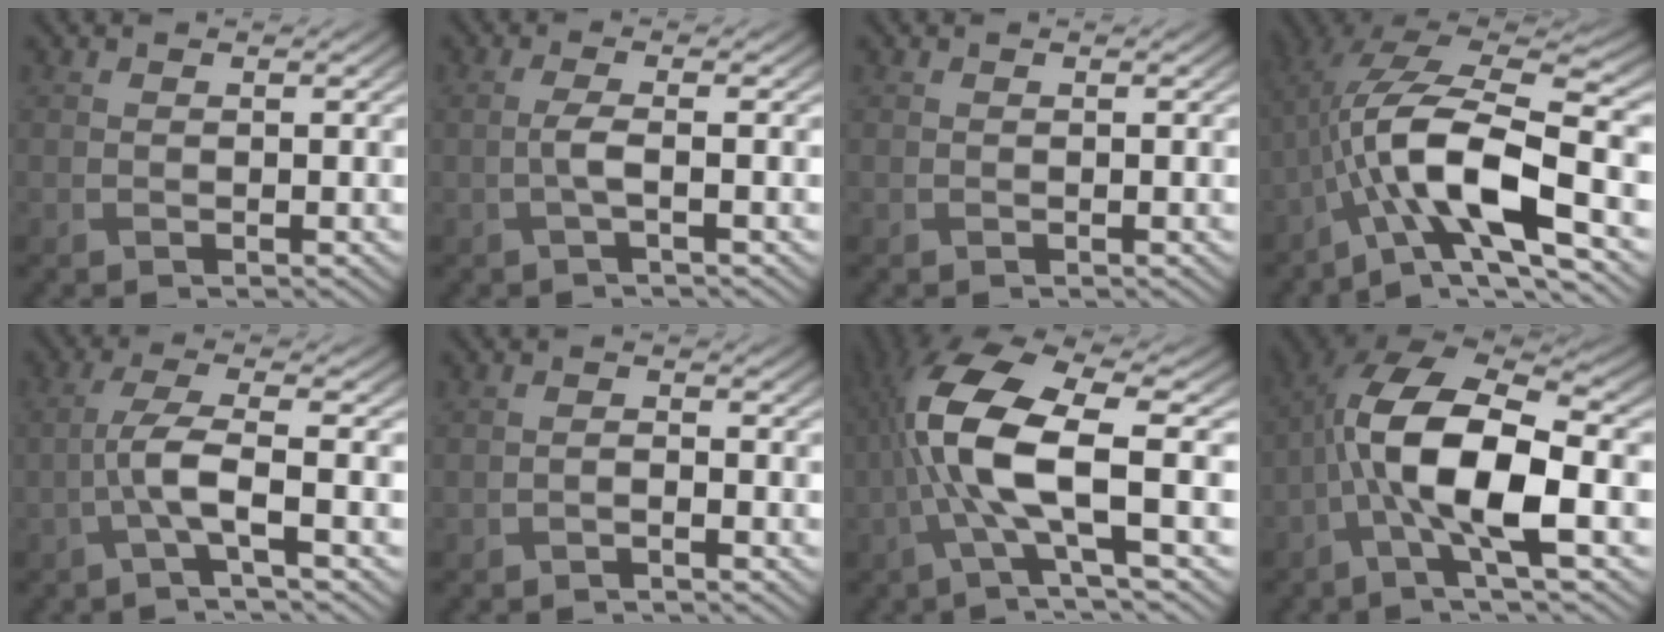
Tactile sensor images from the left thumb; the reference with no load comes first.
{"total": 2.2, "force": [-0.4, 0.2, 2.2], "torque": [-0.049, 0.008, -0.016]}
{"total": 0.0}
{"total": 14.2, "force": [-4.3, 4.8, 12.7], "torque": [-0.241, 0.009, -0.080]}
{"total": 5.1, "force": [-1.7, 0.7, 4.8], "torque": [-0.103, 0.016, -0.049]}
{"total": 1.1, "force": [-0.9, 0.2, 0.6], "torque": [-0.013, 0.003, -0.019]}
{"total": 10.3, "force": [-1.0, 2.8, 9.8], "torque": [-0.216, 0.016, -0.021]}
{"total": 11.7, "force": [-2.4, 4.1, 10.6], "torque": [-0.215, 0.008, -0.052]}